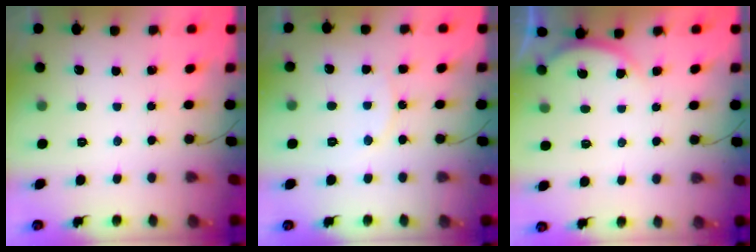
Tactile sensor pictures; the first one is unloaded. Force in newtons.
{"total": 8.2, "press": 8.2, "slide": 0.5}
{"total": 3.2, "press": 3.2, "slide": 0.6}